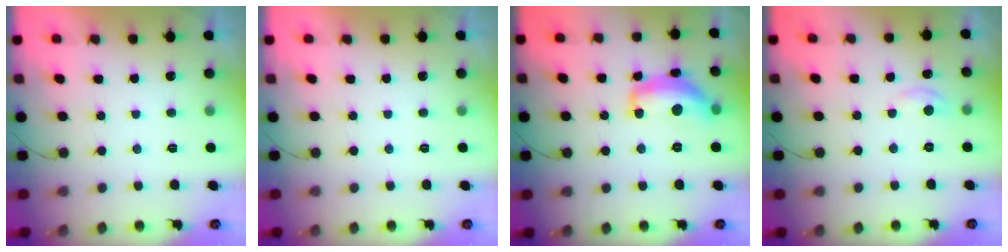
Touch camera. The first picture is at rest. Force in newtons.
{"total": 0.0}
{"total": 14.5, "press": 14.4, "slide": 1.1}
{"total": 3.6, "press": 3.6, "slide": 0.5}